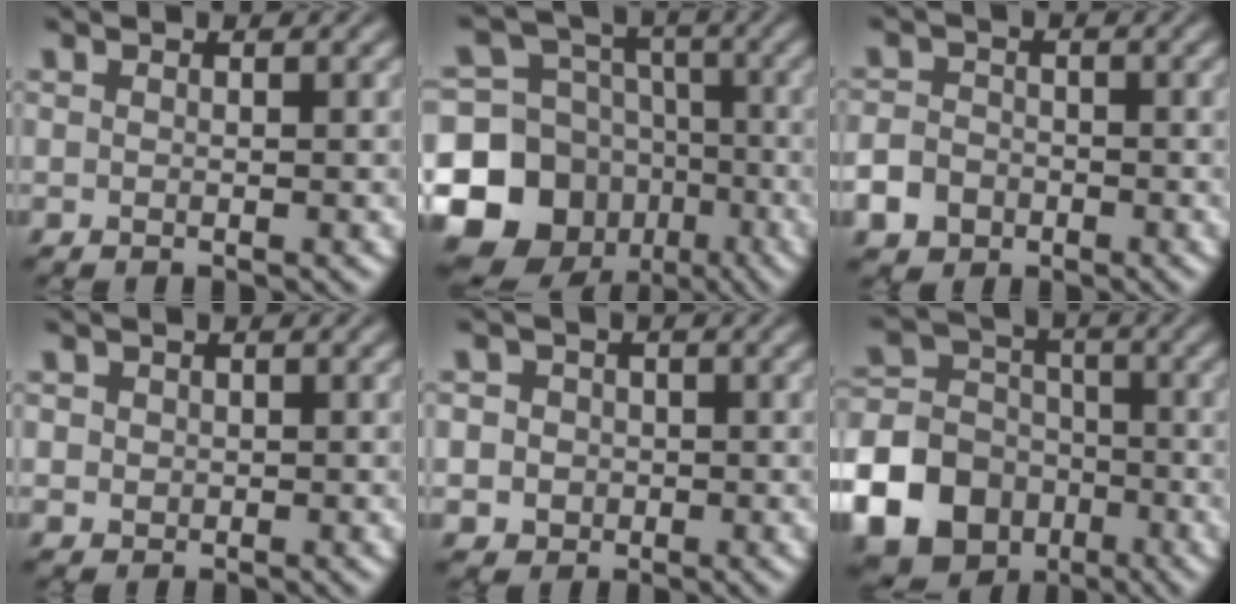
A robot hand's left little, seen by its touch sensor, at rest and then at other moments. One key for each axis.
{"total": 16.1, "fx": -5.7, "fy": 14.1, "fz": 5.1, "tx": -0.136, "ty": -0.033, "tz": -0.096}
{"total": 3.3, "fx": -1.7, "fy": 2.6, "fz": 1.2, "tx": -0.019, "ty": -0.003, "tz": -0.040}
{"total": 1.2, "fx": 0.2, "fy": 1.1, "fz": 0.3, "tx": 0.003, "ty": -0.002, "tz": 0.005}
{"total": 3.9, "fx": 0.3, "fy": 3.7, "fz": 1.4, "tx": -0.004, "ty": 0.022, "tz": -0.014}
{"total": 15.0, "fx": -6.8, "fy": 12.6, "fz": 4.6, "tx": -0.120, "ty": -0.042, "tz": -0.140}